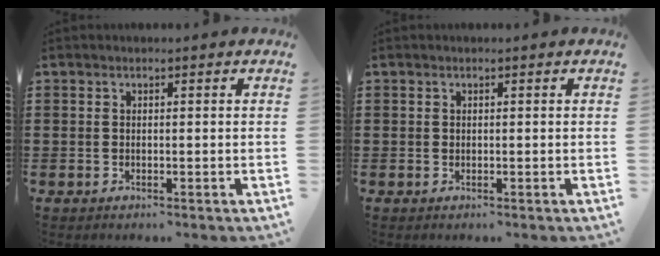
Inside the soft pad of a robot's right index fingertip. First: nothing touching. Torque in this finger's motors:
{"motor_torque": [0.35, 0.49, 0.01, -0.01]}